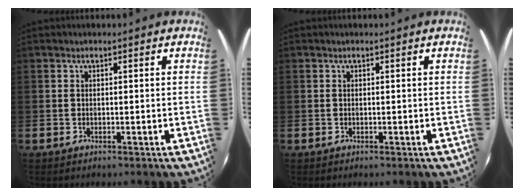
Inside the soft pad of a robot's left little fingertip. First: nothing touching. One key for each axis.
{"total": 0.0}